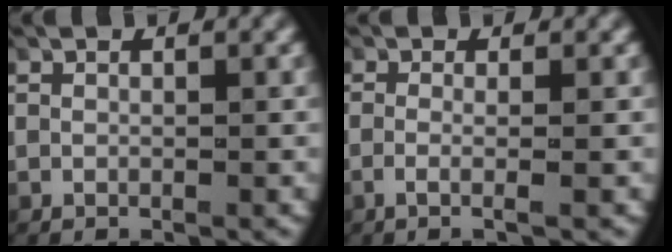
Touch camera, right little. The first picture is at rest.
{"total": 1.9, "force": [-0.9, -0.3, 1.6], "torque": [-0.051, -0.012, -0.011]}